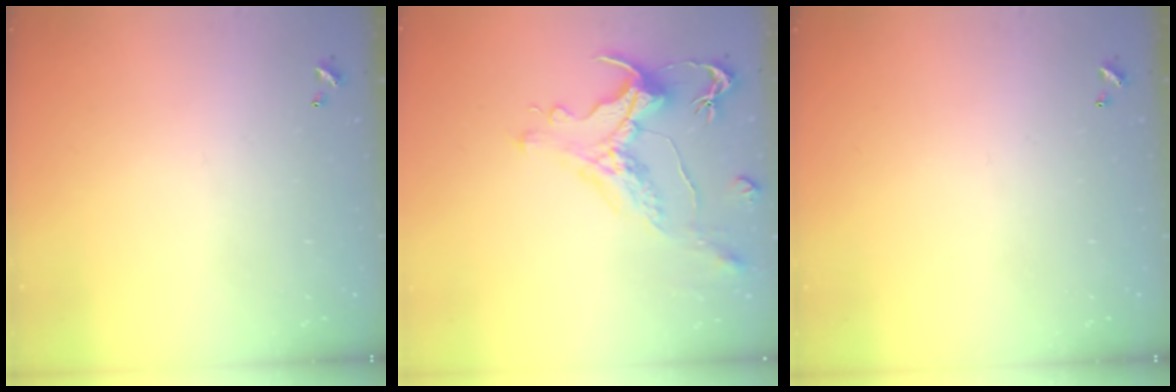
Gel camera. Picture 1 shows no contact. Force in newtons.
{"total": 1.4, "press": 0.2, "slide": 1.4}
{"total": 0.0}